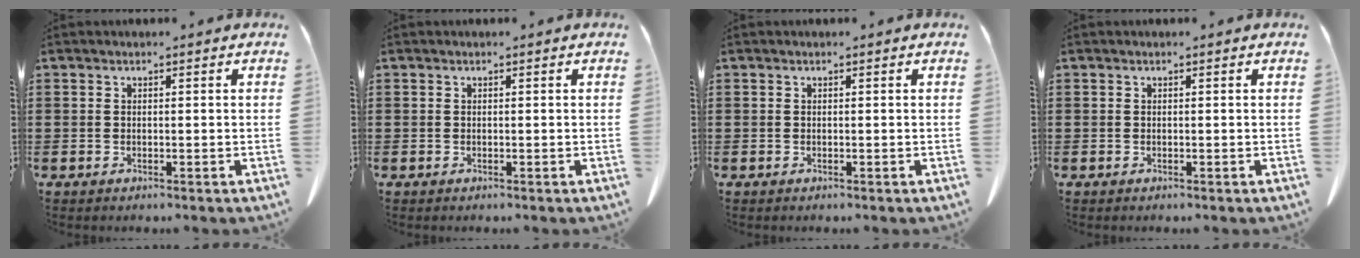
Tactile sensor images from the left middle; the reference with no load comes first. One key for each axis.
{"total": 0.0}
{"total": 0.0}
{"total": 0.0}